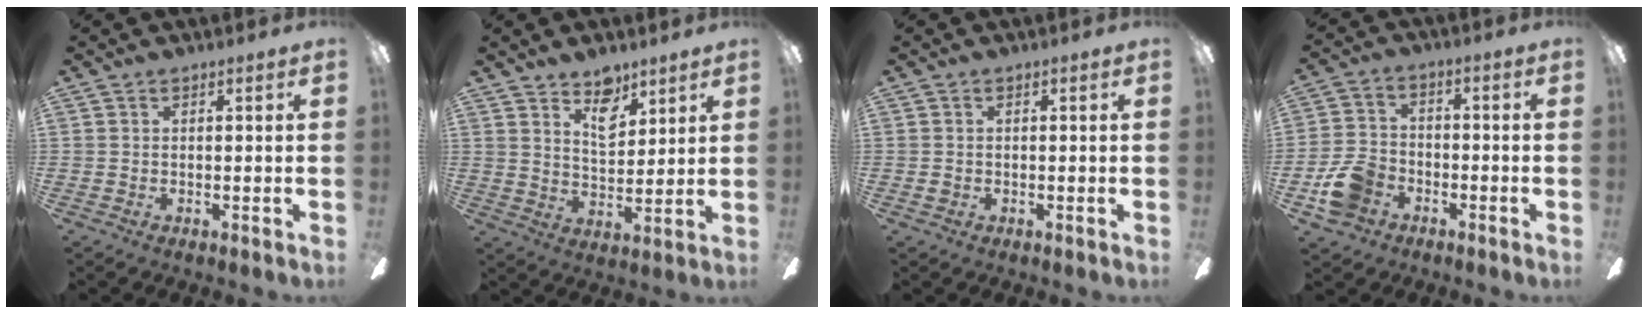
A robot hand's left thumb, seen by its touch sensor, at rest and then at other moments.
{"total": 7.8, "force": [5.6, 3.9, 3.6], "torque": [-0.048, -0.027, 0.099]}
{"total": 0.8, "force": [-0.2, 0.7, 0.2], "torque": [-0.004, 0.005, -0.006]}
{"total": 9.4, "force": [-4.5, 7.0, 4.2], "torque": [-0.100, 0.034, -0.084]}